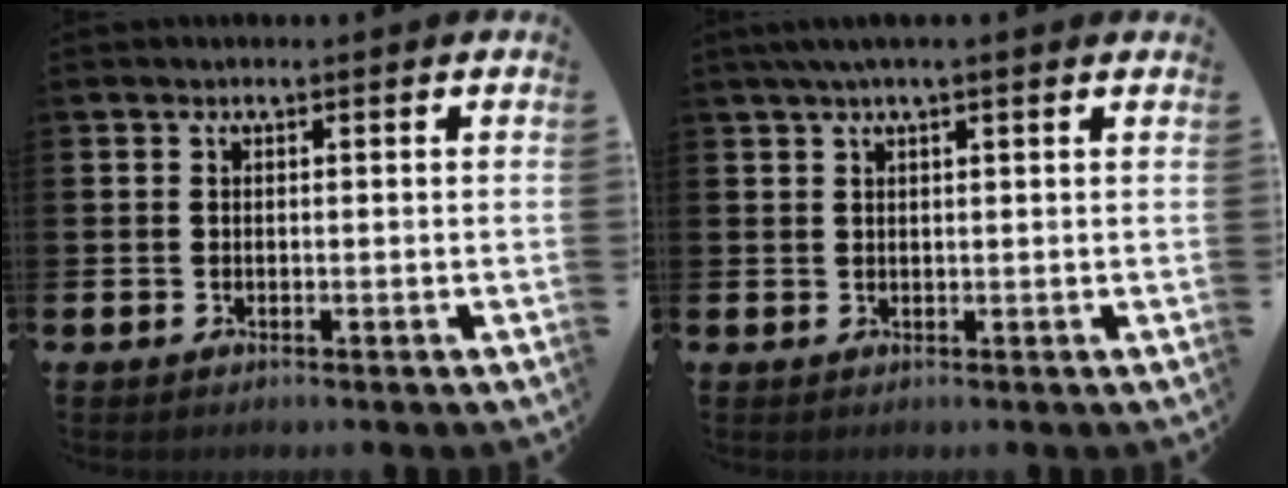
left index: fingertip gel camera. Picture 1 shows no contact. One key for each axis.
{"total": 2.2, "fx": 1.6, "fy": 0.0, "fz": 1.5, "tx": -0.036, "ty": 0.006, "tz": 0.030}